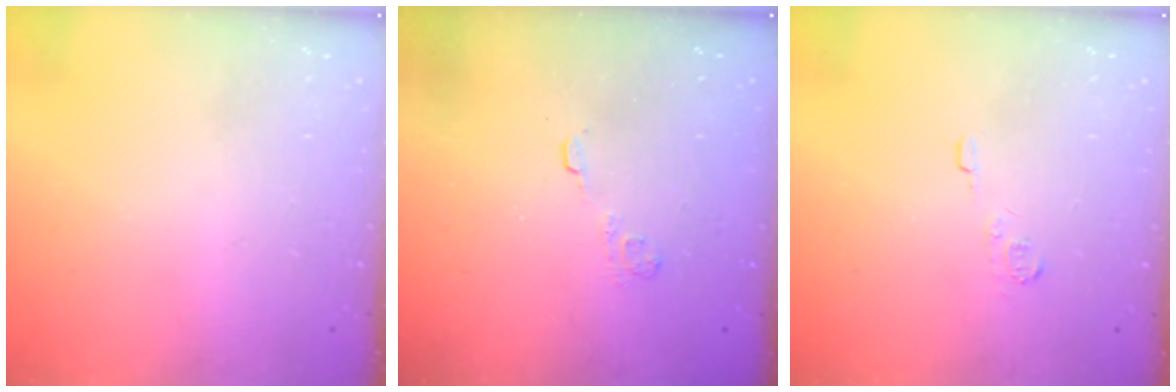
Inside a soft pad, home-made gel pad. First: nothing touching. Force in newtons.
{"total": 2.7, "press": 2.3, "slide": 1.4}
{"total": 3.8, "press": 3.8, "slide": 0.5}